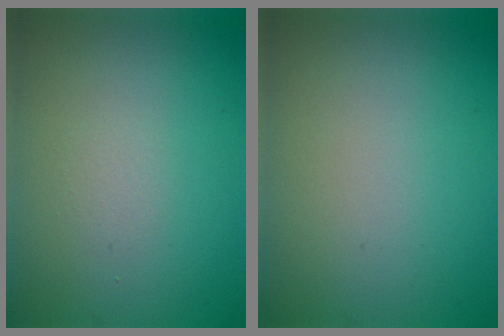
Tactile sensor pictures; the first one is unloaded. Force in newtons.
{"total": 0.0}